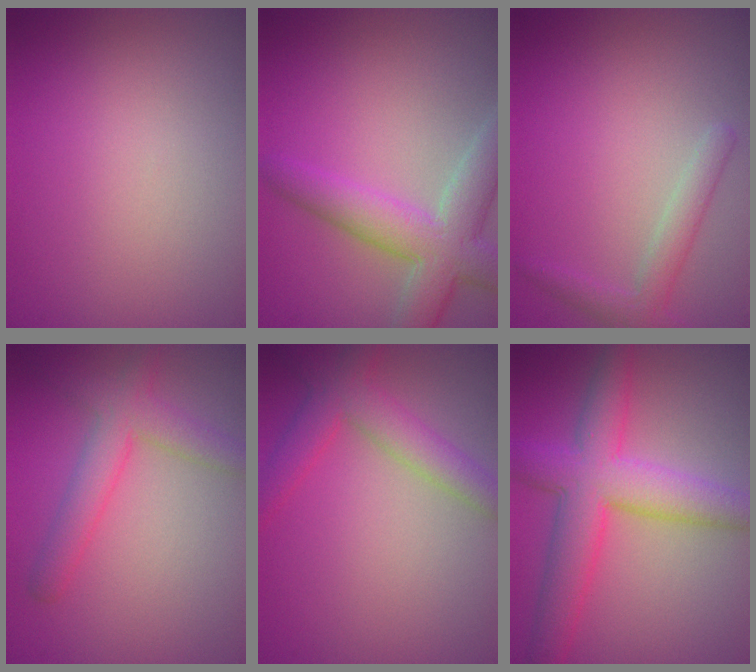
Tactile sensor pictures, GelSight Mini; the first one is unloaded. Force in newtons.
{"total": 6.0, "press": 6.0, "slide": 0.4}
{"total": 2.2, "press": 2.2, "slide": 0.1}
{"total": 3.7, "press": 3.7, "slide": 0.2}
{"total": 3.9, "press": 3.9, "slide": 0.2}
{"total": 6.9, "press": 6.9, "slide": 0.3}